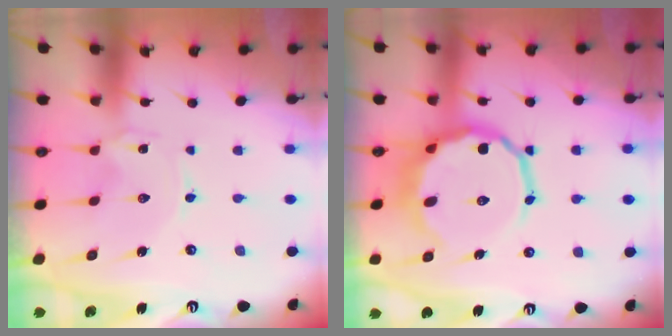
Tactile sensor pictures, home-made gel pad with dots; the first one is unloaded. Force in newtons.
{"total": 12.2, "press": 11.8, "slide": 3.1}